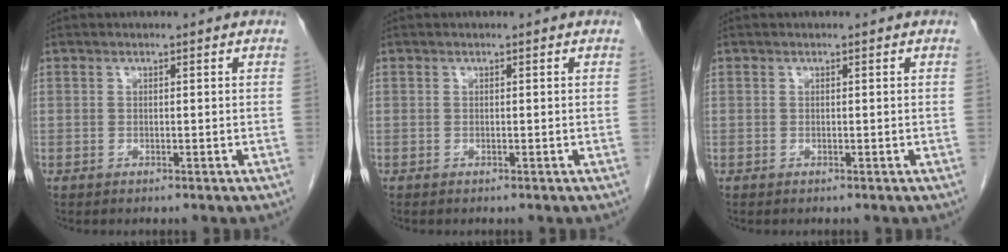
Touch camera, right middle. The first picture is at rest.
{"total": 0.0}
{"total": 0.0}